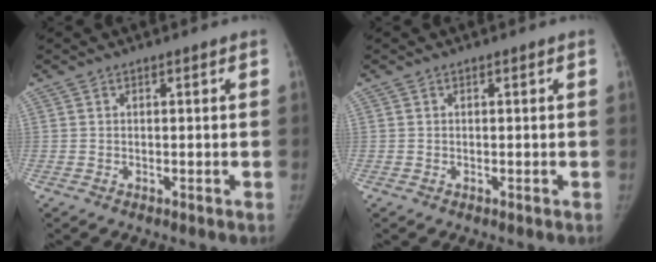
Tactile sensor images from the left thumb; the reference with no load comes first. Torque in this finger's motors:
{"motor_torque": [0.11, 0.00, -0.14, 0.04, 0.03]}